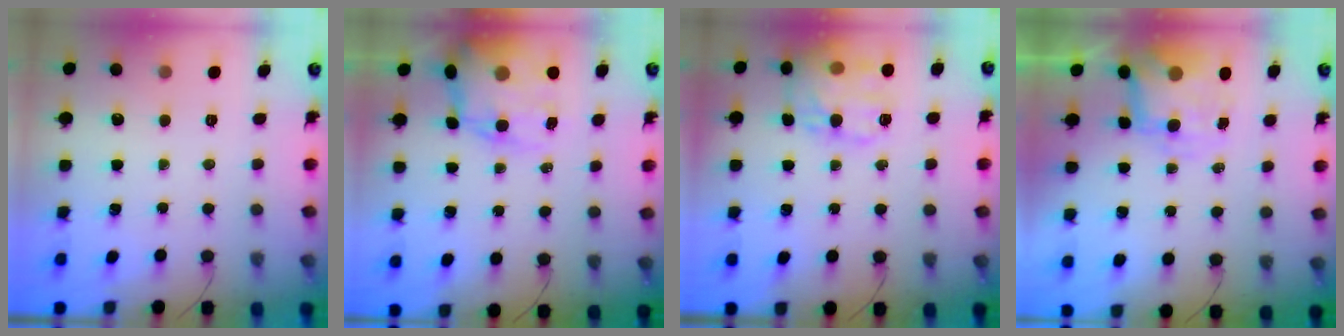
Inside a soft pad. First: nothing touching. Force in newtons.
{"total": 14.2, "press": 13.8, "slide": 3.5}
{"total": 17.4, "press": 17.3, "slide": 1.6}
{"total": 7.8, "press": 7.6, "slide": 1.7}